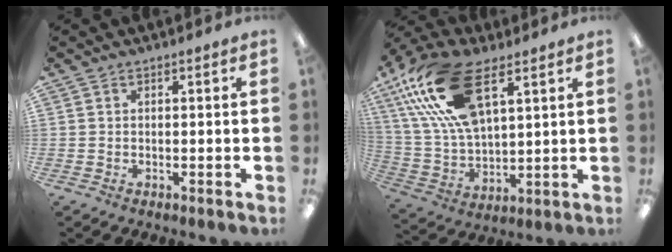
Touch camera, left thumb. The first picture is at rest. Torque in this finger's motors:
{"motor_torque": [0.11, 0.96, 1.38, -1.38, 0.22]}